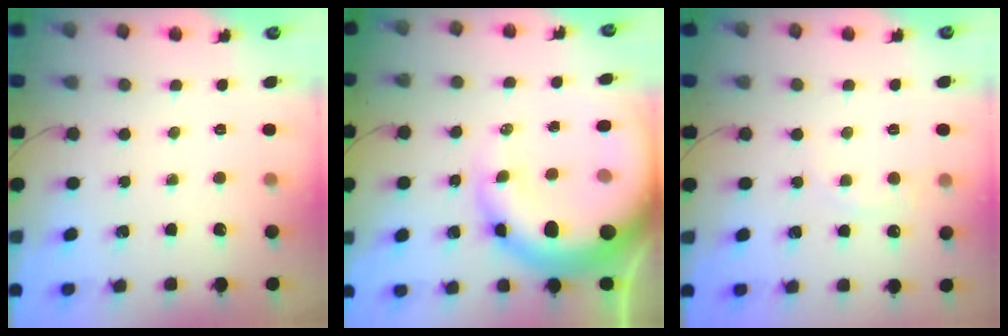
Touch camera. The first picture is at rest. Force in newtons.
{"total": 21.5, "press": 20.9, "slide": 4.8}
{"total": 3.6, "press": 3.4, "slide": 1.2}